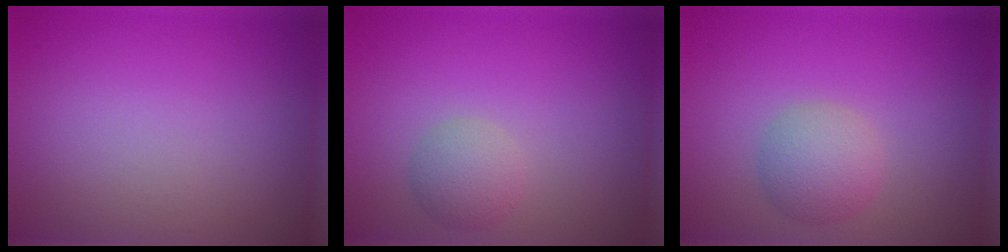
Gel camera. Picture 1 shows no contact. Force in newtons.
{"total": 2.2, "press": 2.2, "slide": 0.1}
{"total": 3.1, "press": 3.1, "slide": 0.1}